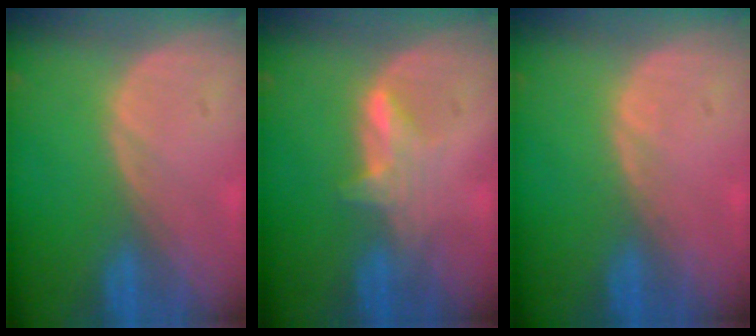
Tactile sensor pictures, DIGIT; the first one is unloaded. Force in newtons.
{"total": 3.3, "press": 3.3, "slide": 0.4}
{"total": 0.5, "press": 0.5, "slide": 0.1}